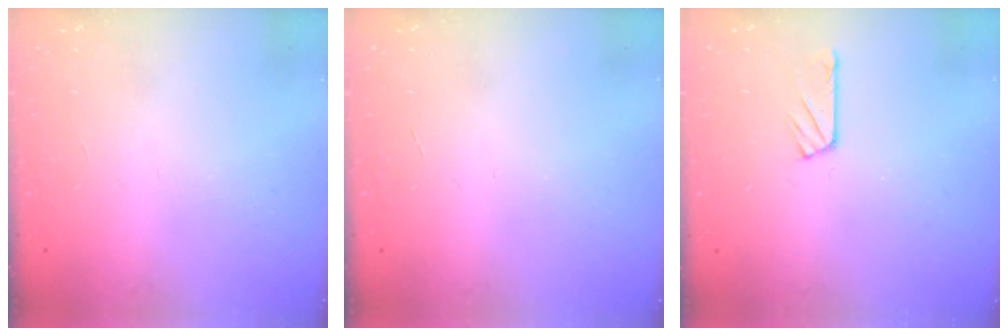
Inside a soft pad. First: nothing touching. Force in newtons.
{"total": 0.0}
{"total": 5.3, "press": 5.3, "slide": 0.6}